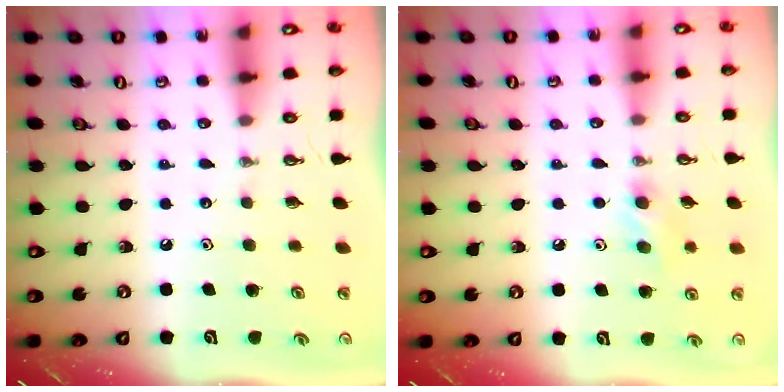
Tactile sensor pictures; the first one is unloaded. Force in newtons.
{"total": 8.6, "press": 5.2, "slide": 6.9}